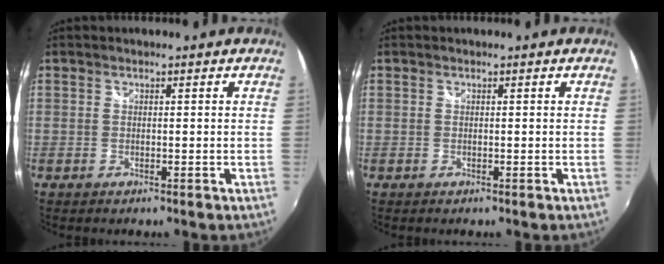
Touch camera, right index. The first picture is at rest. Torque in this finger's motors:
{"motor_torque": [0.09, 0.02, 0.10, 0.01]}